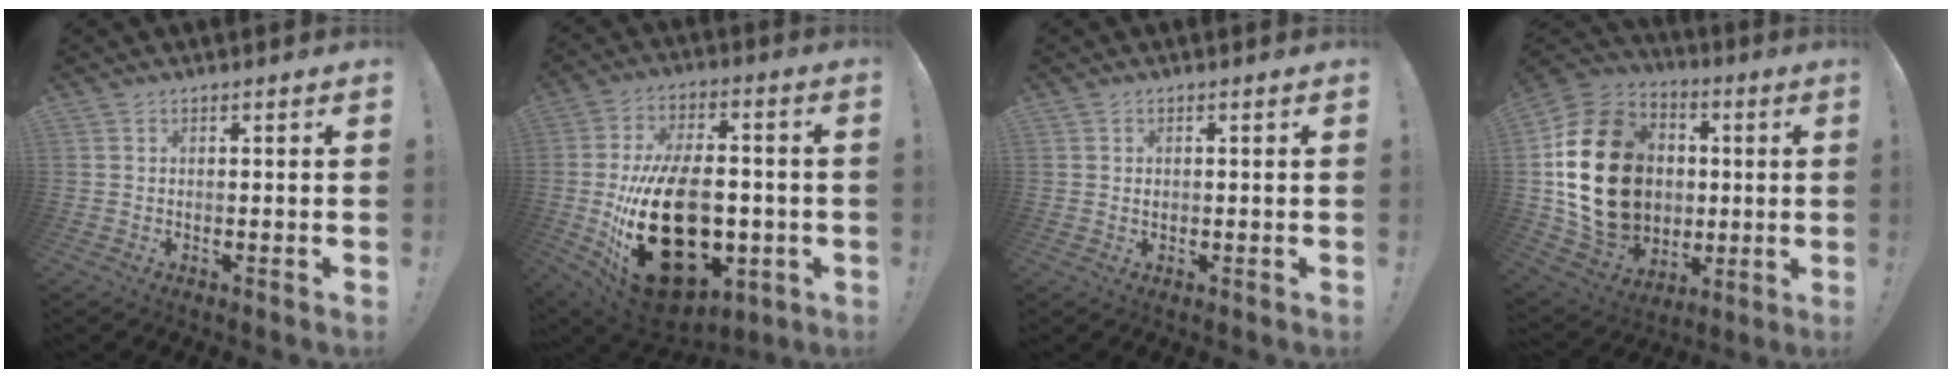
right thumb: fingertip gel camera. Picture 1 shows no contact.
{"total": 31.3, "force": [-5.8, 19.0, 24.2], "torque": [-0.435, 0.028, -0.072]}
{"total": 0.6, "force": [0.2, 0.6, -0.1], "torque": [0.009, -0.001, 0.003]}
{"total": 26.2, "force": [1.9, 20.5, 16.2], "torque": [-0.288, 0.001, 0.081]}